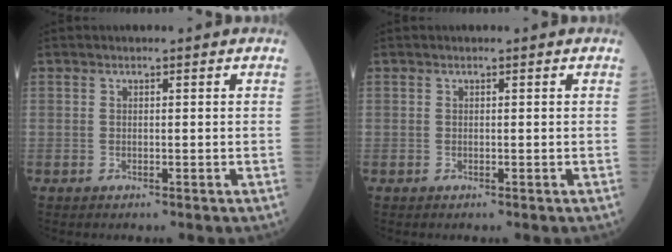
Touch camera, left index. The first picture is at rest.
{"total": 0.0}